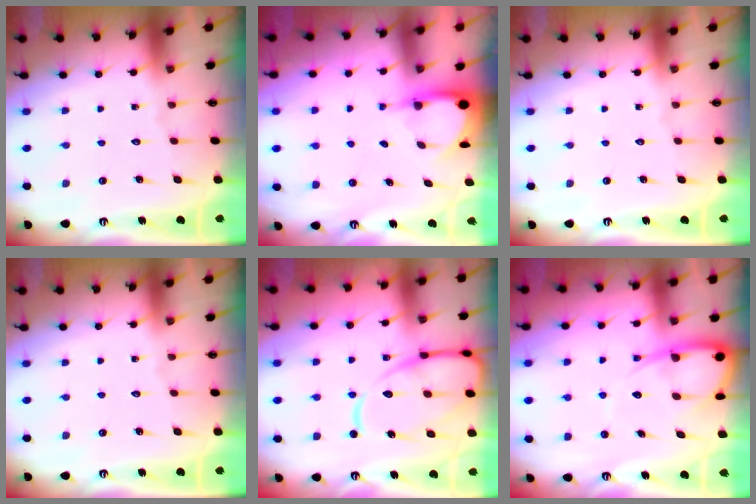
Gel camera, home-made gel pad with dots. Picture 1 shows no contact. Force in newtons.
{"total": 3.5, "press": 3.4, "slide": 0.2}
{"total": 0.0}
{"total": 0.0}
{"total": 14.8, "press": 14.7, "slide": 1.7}
{"total": 8.1, "press": 8.1, "slide": 0.9}